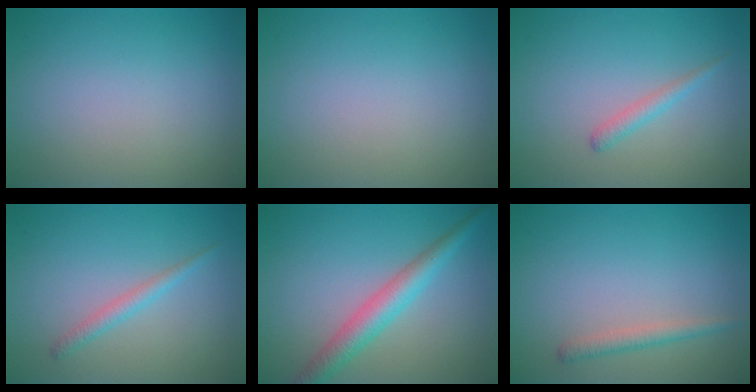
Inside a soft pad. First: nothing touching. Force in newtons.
{"total": 0.0}
{"total": 1.4, "press": 1.4, "slide": 0.0}
{"total": 1.4, "press": 1.4, "slide": 0.1}
{"total": 3.8, "press": 3.8, "slide": 0.0}
{"total": 1.5, "press": 1.5, "slide": 0.1}